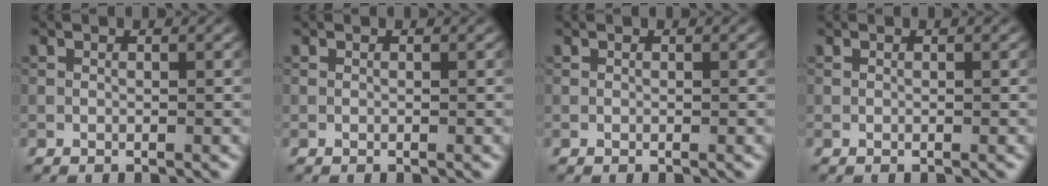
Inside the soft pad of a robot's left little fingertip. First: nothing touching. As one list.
[{"total": 0.0}, {"total": 0.0}, {"total": 0.0}]